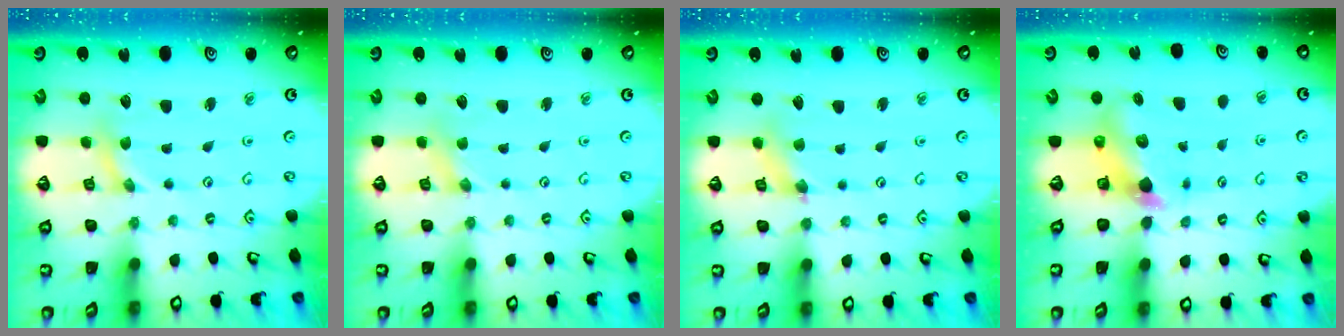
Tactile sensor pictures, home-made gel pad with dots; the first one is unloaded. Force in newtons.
{"total": 0.8, "press": 0.8, "slide": 0.2}
{"total": 3.9, "press": 3.9, "slide": 0.4}
{"total": 7.2, "press": 7.1, "slide": 1.0}